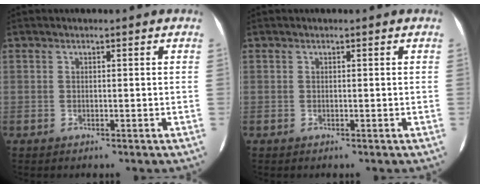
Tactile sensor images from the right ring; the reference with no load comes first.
{"total": 0.0}